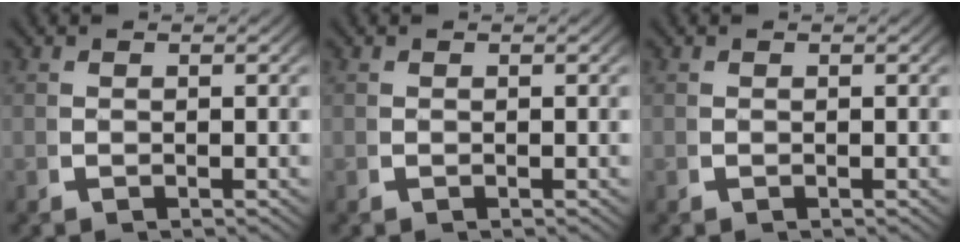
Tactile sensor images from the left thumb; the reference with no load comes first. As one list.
[{"total": 0.0}, {"total": 0.0}]